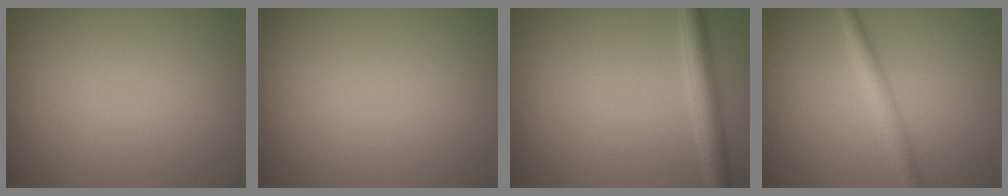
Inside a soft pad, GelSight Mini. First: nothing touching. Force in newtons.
{"total": 0.0}
{"total": 3.2, "press": 3.2, "slide": 0.2}
{"total": 2.5, "press": 2.5, "slide": 0.1}